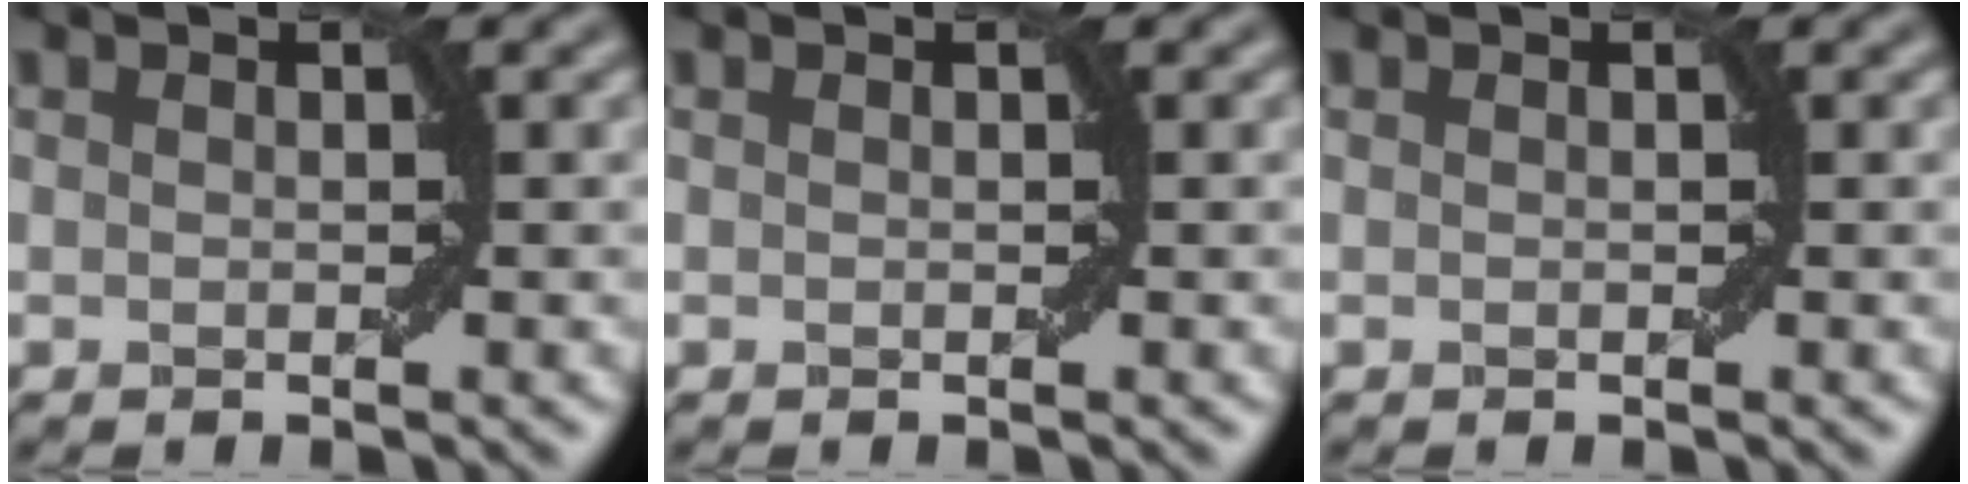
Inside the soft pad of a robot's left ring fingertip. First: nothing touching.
{"total": 0.0}
{"total": 0.0}